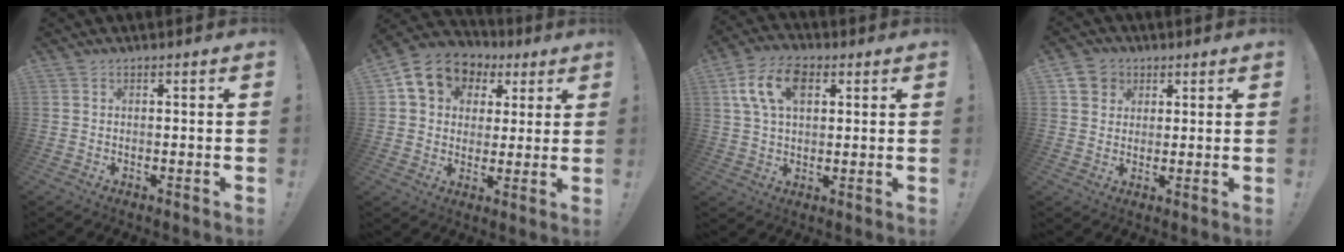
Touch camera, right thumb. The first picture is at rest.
{"total": 12.7, "force": [5.4, 10.2, 5.4], "torque": [-0.074, -0.020, 0.104]}
{"total": 12.9, "force": [4.6, 8.1, 9.0], "torque": [-0.166, 0.002, 0.085]}
{"total": 6.7, "force": [2.9, 5.8, 1.9], "torque": [-0.031, -0.007, 0.060]}